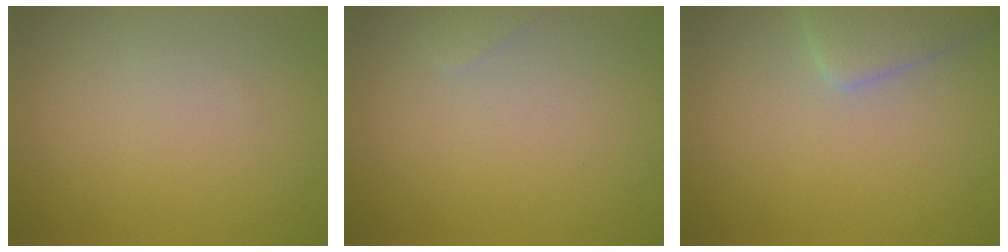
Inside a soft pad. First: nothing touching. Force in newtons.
{"total": 0.8, "press": 0.8, "slide": 0.0}
{"total": 3.3, "press": 3.3, "slide": 0.3}